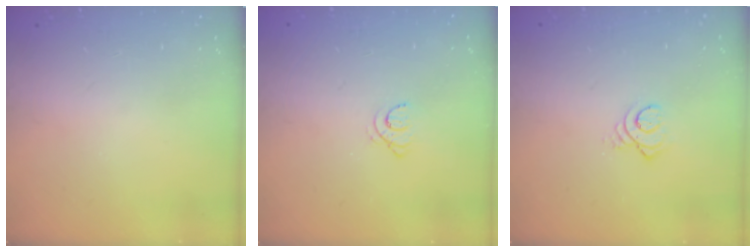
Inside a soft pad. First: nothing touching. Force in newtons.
{"total": 3.8, "press": 3.8, "slide": 0.4}
{"total": 3.2, "press": 3.2, "slide": 0.3}